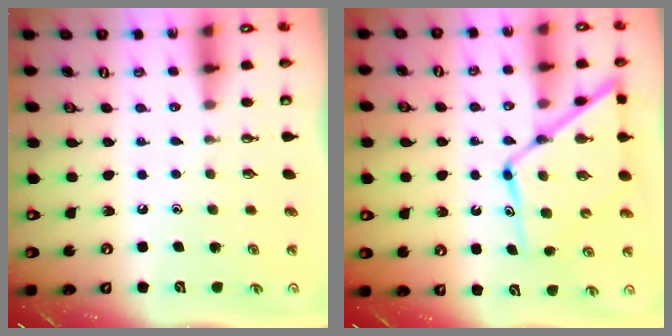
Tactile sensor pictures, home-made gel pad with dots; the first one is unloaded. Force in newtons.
{"total": 15.5, "press": 15.4, "slide": 1.5}